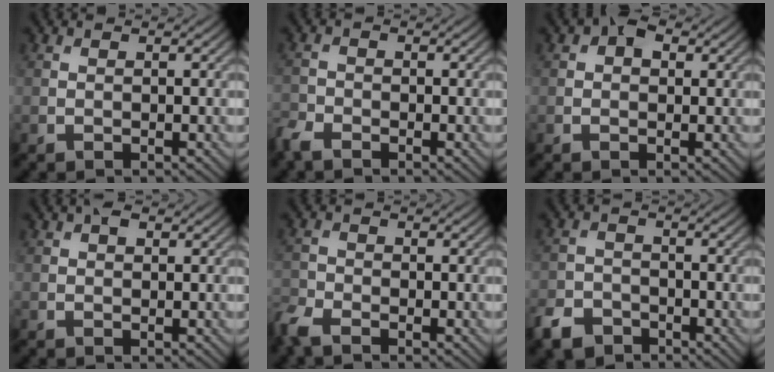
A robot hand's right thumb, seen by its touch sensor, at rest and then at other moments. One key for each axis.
{"total": 2.9, "fx": -2.4, "fy": 1.1, "fz": 1.1, "tx": -0.030, "ty": -0.009, "tz": -0.063}
{"total": 2.8, "fx": 1.1, "fy": 1.9, "fz": 1.8, "tx": -0.025, "ty": 0.004, "tz": 0.010}
{"total": 1.4, "fx": 0.7, "fy": 0.8, "fz": 0.9, "tx": -0.014, "ty": 0.003, "tz": 0.010}
{"total": 3.8, "fx": -3.0, "fy": 1.5, "fz": 1.8, "tx": -0.046, "ty": -0.011, "tz": -0.075}
{"total": 4.4, "fx": -3.2, "fy": 2.7, "fz": 1.5, "tx": -0.037, "ty": -0.005, "tz": -0.069}